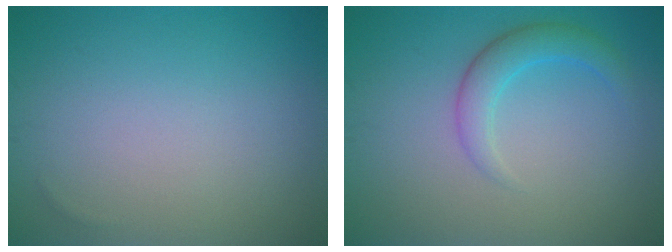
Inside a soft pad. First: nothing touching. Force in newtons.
{"total": 2.8, "press": 2.8, "slide": 0.1}